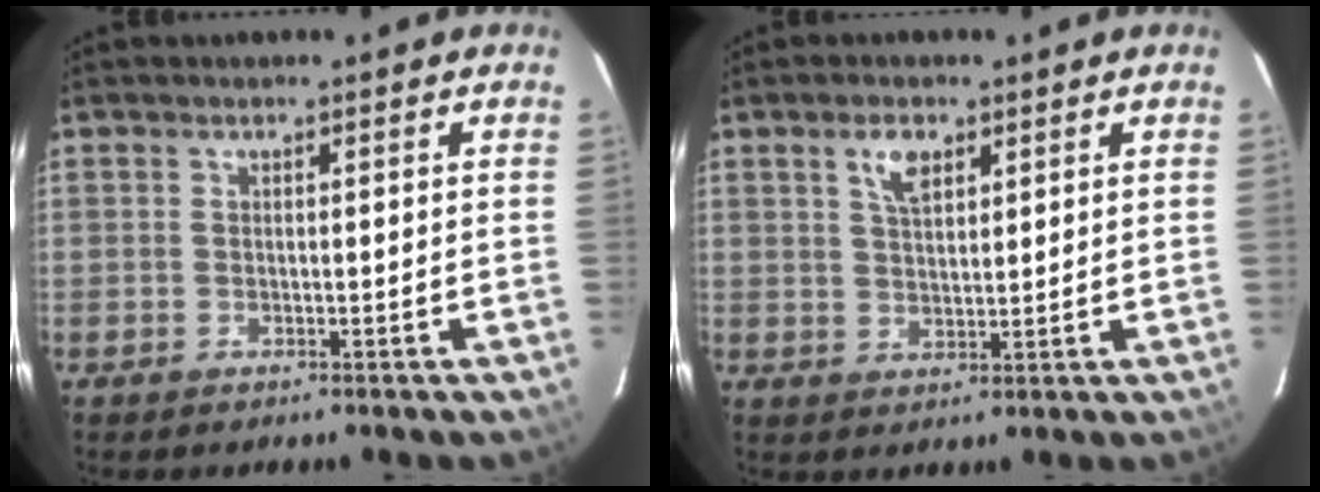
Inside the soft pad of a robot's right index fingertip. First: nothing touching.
{"total": 4.5, "force": [2.4, 2.2, 3.1], "torque": [-0.054, 0.007, 0.046]}